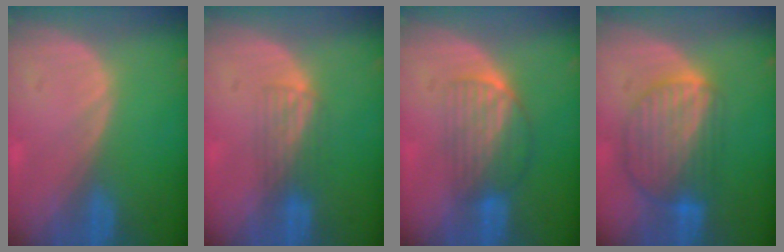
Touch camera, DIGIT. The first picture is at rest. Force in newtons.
{"total": 3.2, "press": 3.0, "slide": 1.2}
{"total": 6.8, "press": 5.9, "slide": 3.4}
{"total": 8.7, "press": 7.6, "slide": 4.2}